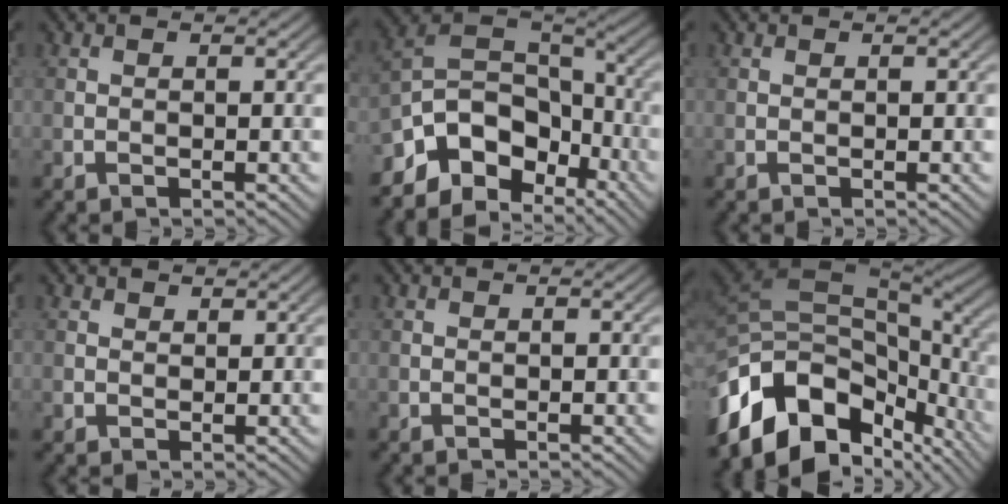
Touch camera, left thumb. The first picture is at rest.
{"total": 12.0, "force": [-6.3, 7.3, 7.1], "torque": [-0.145, -0.002, -0.124]}
{"total": 0.0}
{"total": 1.5, "force": [1.0, 1.0, 0.3], "torque": [-0.007, -0.001, 0.022]}
{"total": 0.0}
{"total": 16.9, "force": [-6.9, 9.9, 11.8], "torque": [-0.261, -0.026, -0.109]}